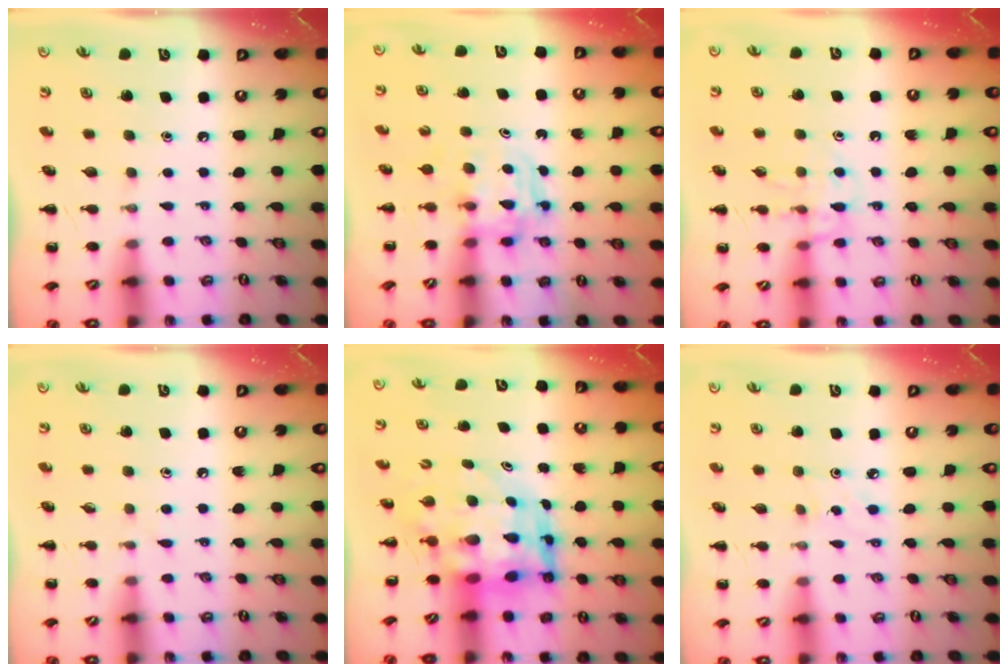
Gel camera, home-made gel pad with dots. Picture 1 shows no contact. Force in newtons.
{"total": 4.8, "press": 4.8, "slide": 0.6}
{"total": 10.1, "press": 10.1, "slide": 0.8}
{"total": 3.7, "press": 3.4, "slide": 1.6}
{"total": 7.9, "press": 7.5, "slide": 2.5}
{"total": 2.1, "press": 2.0, "slide": 0.7}